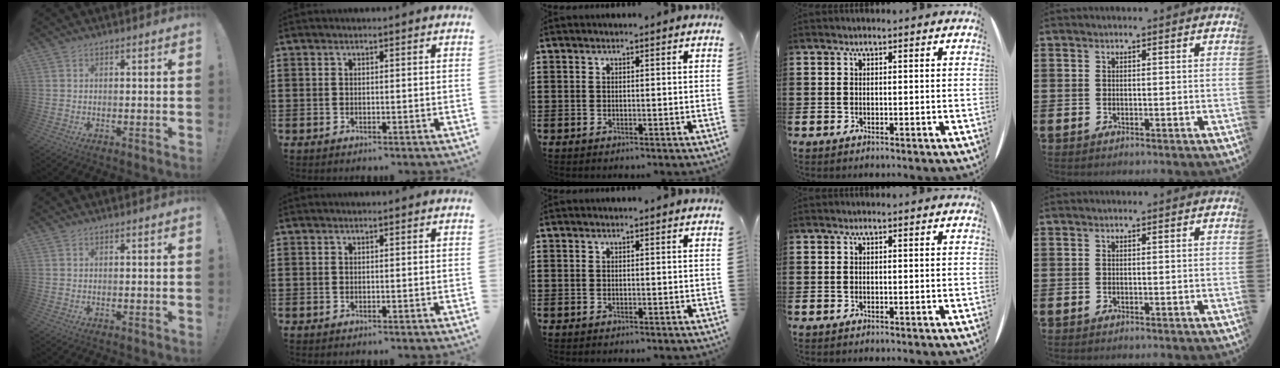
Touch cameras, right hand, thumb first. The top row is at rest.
{}